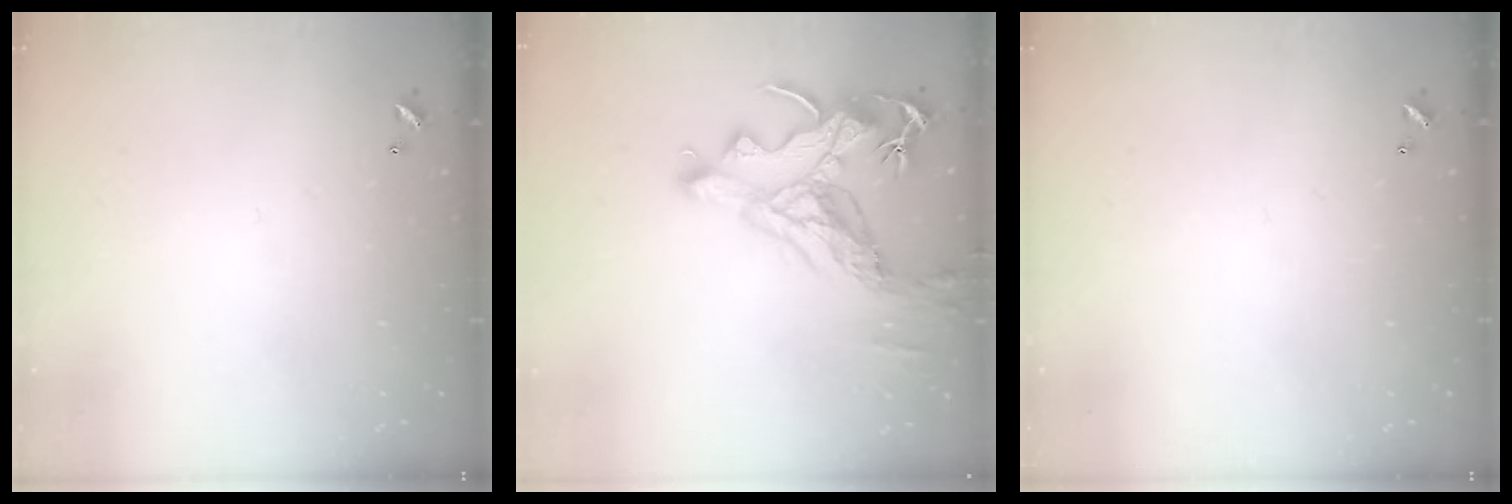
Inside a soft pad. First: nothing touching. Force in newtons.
{"total": 9.9, "press": 9.7, "slide": 1.9}
{"total": 0.0}